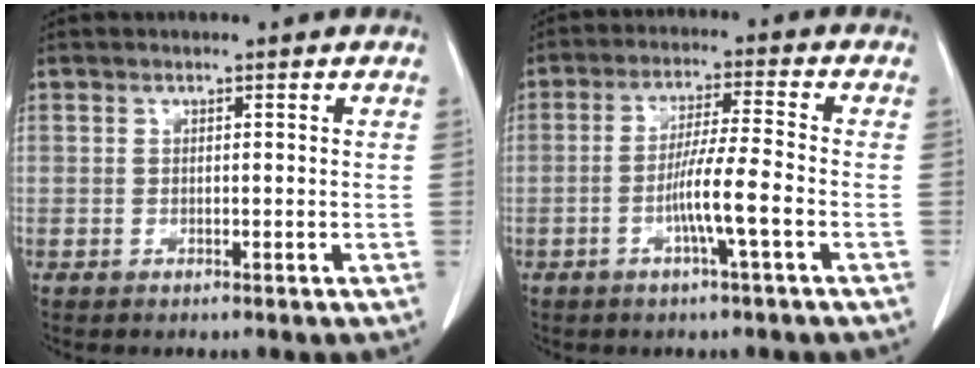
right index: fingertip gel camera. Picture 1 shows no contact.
{"total": 6.9, "force": [-2.4, -0.5, 6.4], "torque": [-0.120, -0.001, -0.046]}